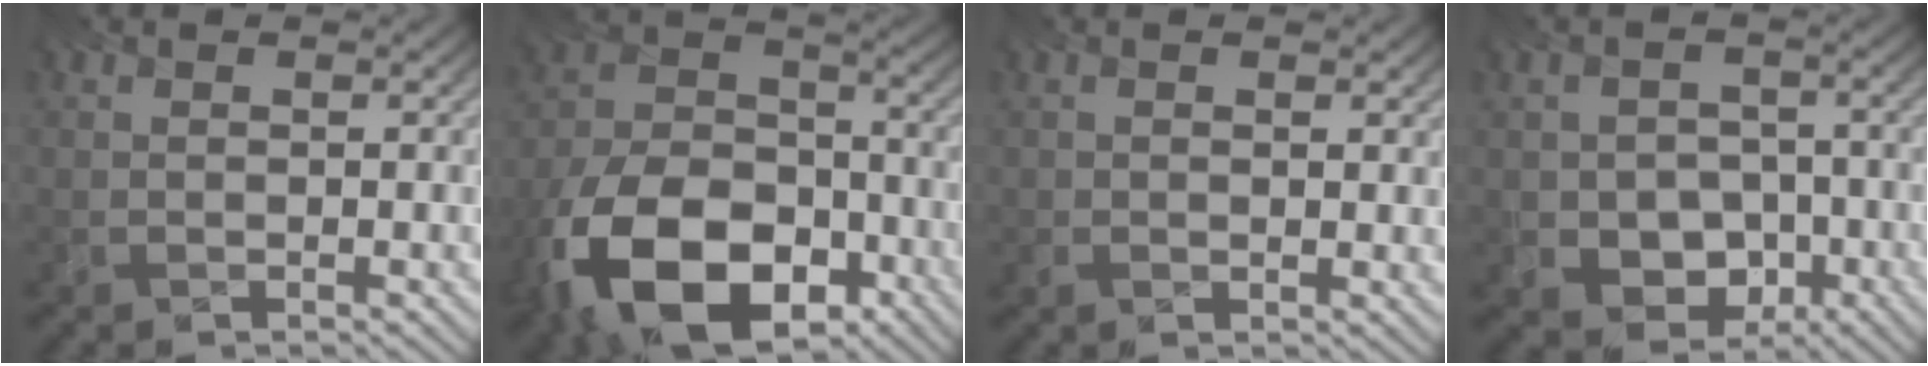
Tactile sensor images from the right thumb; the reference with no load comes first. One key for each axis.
{"total": 18.6, "fx": -10.9, "fy": 10.9, "fz": 10.3, "tx": -0.231, "ty": -0.059, "tz": -0.198}
{"total": 1.3, "fx": 0.8, "fy": 0.2, "fz": 1.0, "tx": -0.014, "ty": 0.001, "tz": 0.008}
{"total": 6.6, "fx": -3.1, "fy": 5.1, "fz": 2.9, "tx": -0.071, "ty": -0.033, "tz": -0.052}